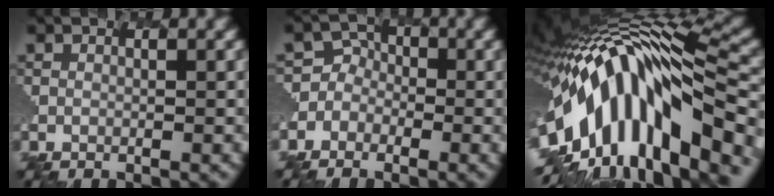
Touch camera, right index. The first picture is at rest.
{"total": 3.3, "force": [-2.0, 2.5, -0.9], "torque": [0.017, 0.013, -0.048]}
{"total": 12.1, "force": [-5.2, 5.7, 9.3], "torque": [-0.170, 0.028, -0.096]}